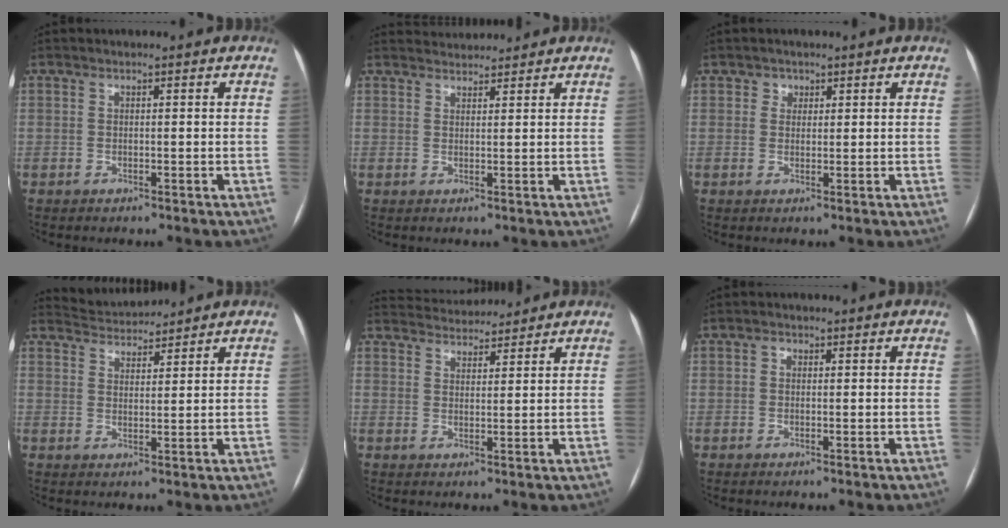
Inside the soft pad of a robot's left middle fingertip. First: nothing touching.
{"total": 3.5, "force": [3.5, 0.4, -0.1], "torque": [-0.006, 0.025, 0.058]}
{"total": 1.5, "force": [0.8, 1.3, 0.1], "torque": [0.006, -0.002, 0.007]}
{"total": 4.5, "force": [4.5, 0.1, -0.4], "torque": [-0.004, 0.017, 0.079]}
{"total": 6.7, "force": [6.6, 0.9, 0.6], "torque": [-0.015, 0.024, 0.099]}
{"total": 0.6, "force": [0.1, 0.5, 0.3], "torque": [-0.004, 0.001, 0.000]}